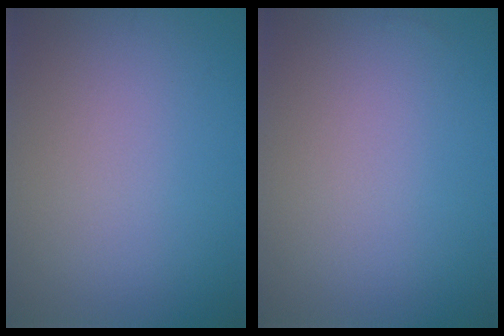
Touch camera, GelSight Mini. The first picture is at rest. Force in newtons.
{"total": 0.0}